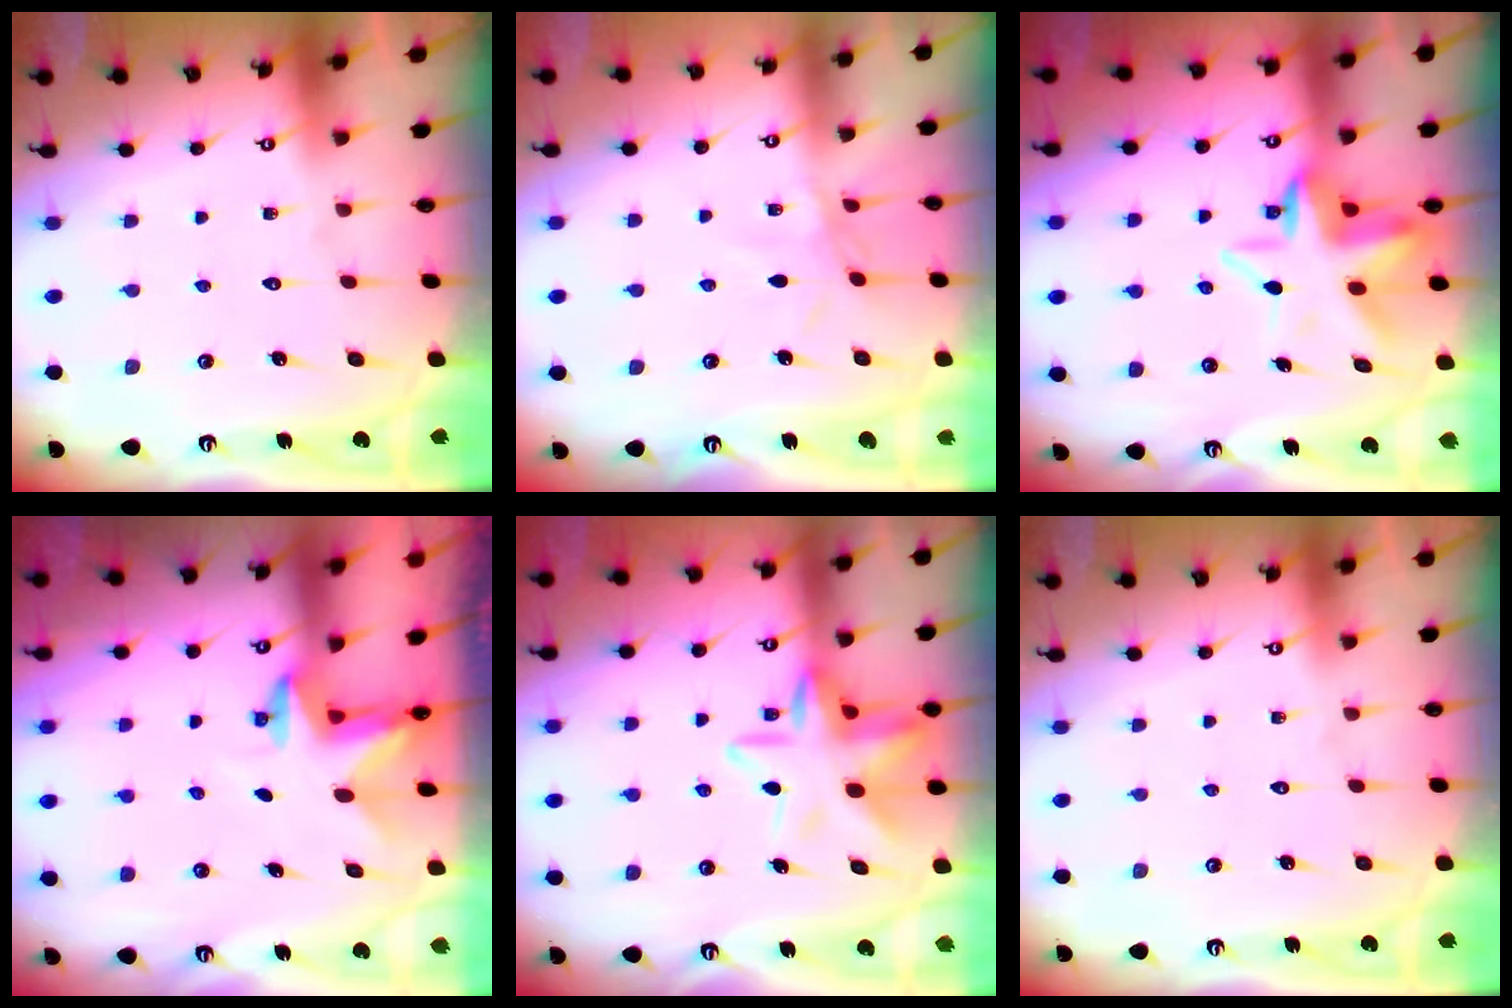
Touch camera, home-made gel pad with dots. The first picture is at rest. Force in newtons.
{"total": 2.8, "press": 2.7, "slide": 0.5}
{"total": 8.5, "press": 8.1, "slide": 2.7}
{"total": 2.4, "press": 2.3, "slide": 0.4}
{"total": 12.4, "press": 12.3, "slide": 1.4}
{"total": 0.0}